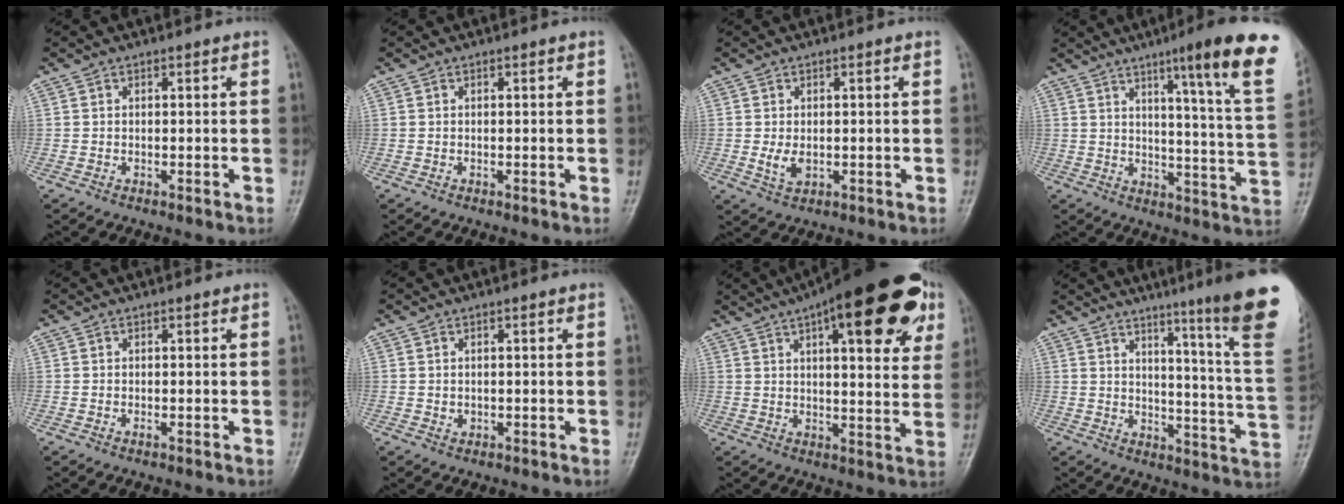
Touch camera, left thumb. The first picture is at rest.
{"total": 0.0}
{"total": 3.3, "force": [-0.1, 2.0, 2.6], "torque": [-0.044, -0.009, 0.004]}
{"total": 19.5, "force": [10.8, 0.8, 16.2], "torque": [-0.203, -0.054, 0.136]}
{"total": 0.5, "force": [0.1, 0.2, 0.5], "torque": [-0.010, -0.001, 0.002]}
{"total": 1.1, "force": [0.2, 0.9, 0.7], "torque": [-0.007, -0.001, 0.007]}
{"total": 24.8, "force": [11.9, 8.4, 20.1], "torque": [-0.256, -0.001, 0.162]}
{"total": 22.0, "force": [14.1, -0.3, 16.9], "torque": [-0.205, -0.104, 0.179]}